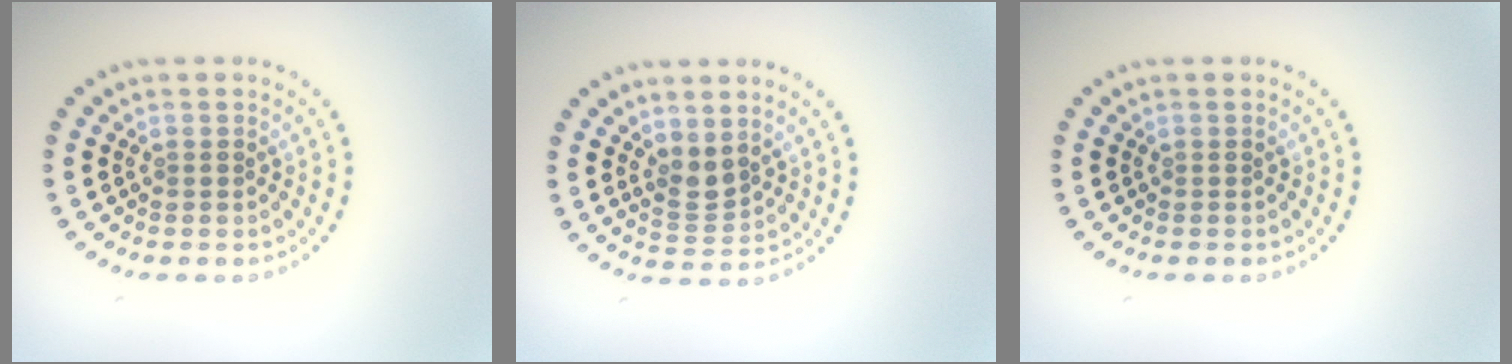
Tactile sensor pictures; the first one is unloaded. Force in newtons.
{"total": 2.1, "press": 1.8, "slide": 1.2}
{"total": 0.0}